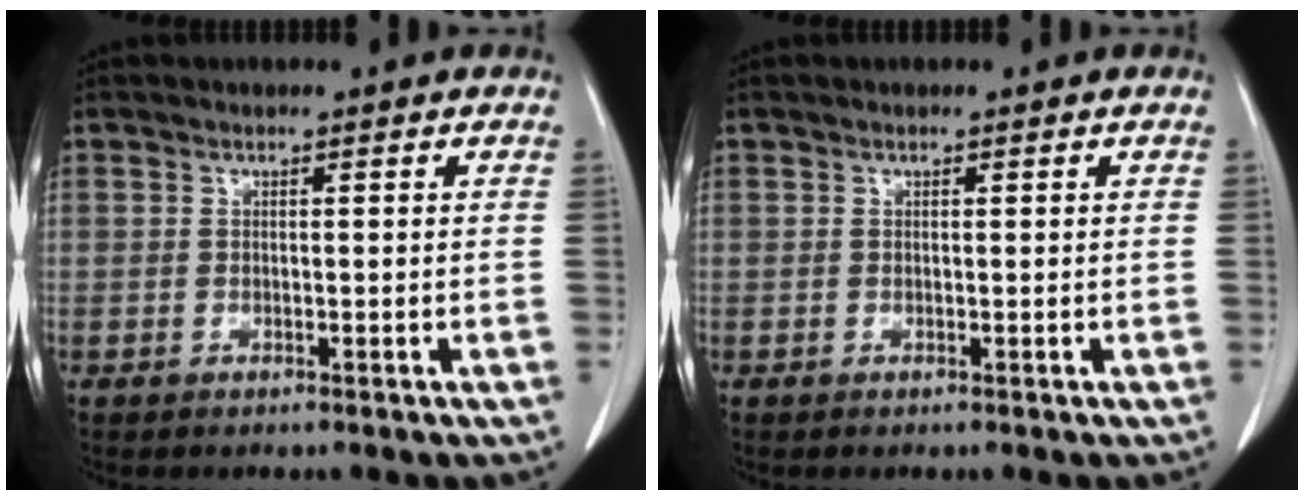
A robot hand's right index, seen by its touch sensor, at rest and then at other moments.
{"total": 0.0}